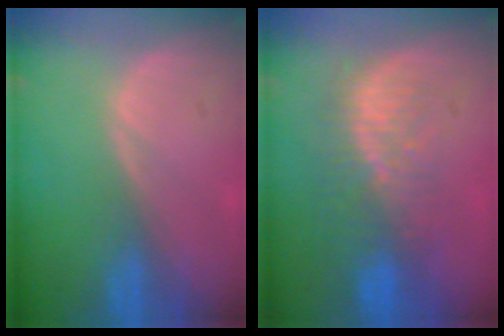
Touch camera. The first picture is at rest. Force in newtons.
{"total": 9.3, "press": 8.3, "slide": 4.2}